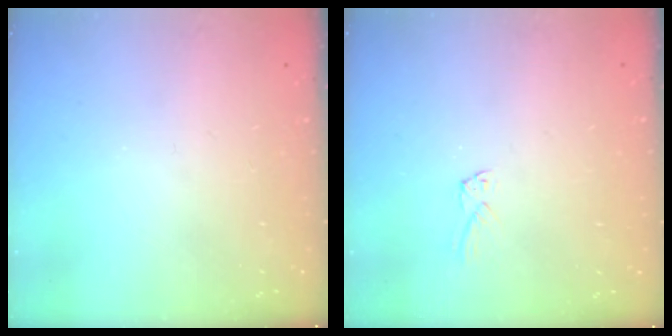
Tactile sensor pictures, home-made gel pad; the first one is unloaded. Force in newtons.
{"total": 2.3, "press": 2.3, "slide": 0.3}